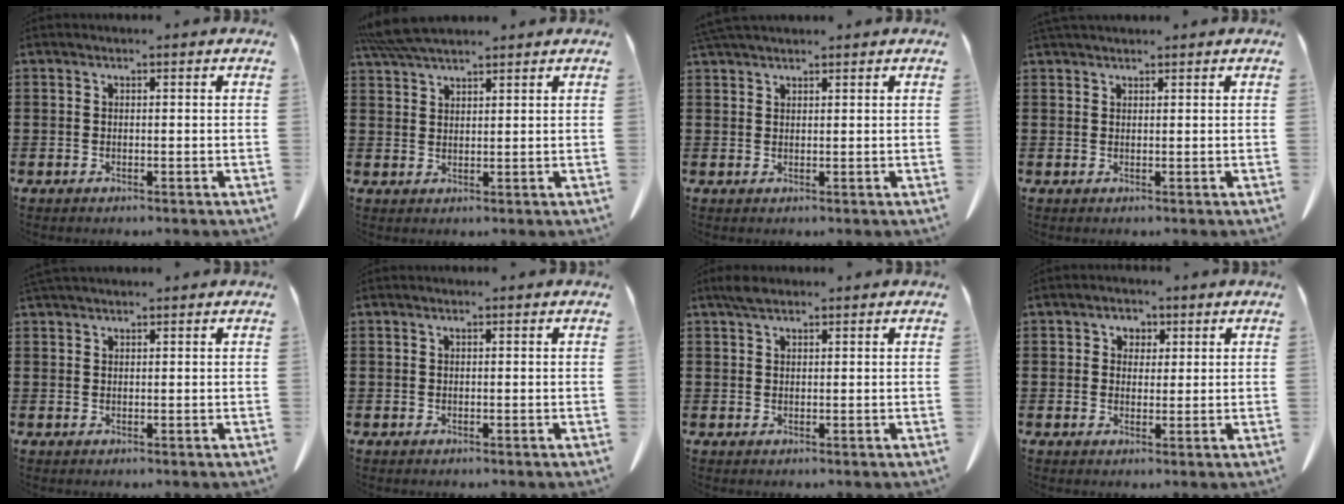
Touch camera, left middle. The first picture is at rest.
{"total": 5.2, "force": [4.5, 0.8, 2.4], "torque": [-0.059, -0.006, 0.086]}
{"total": 1.9, "force": [1.8, 0.3, 0.6], "torque": [-0.017, 0.001, 0.036]}
{"total": 1.2, "force": [1.1, 0.2, 0.3], "torque": [-0.008, 0.000, 0.022]}
{"total": 1.0, "force": [1.0, 0.1, 0.3], "torque": [-0.008, 0.000, 0.019]}
{"total": 0.0}
{"total": 2.0, "force": [1.5, 0.7, 1.1], "torque": [-0.025, 0.004, 0.027]}
{"total": 2.1, "force": [0.8, 1.9, 0.4], "torque": [-0.011, 0.009, 0.011]}